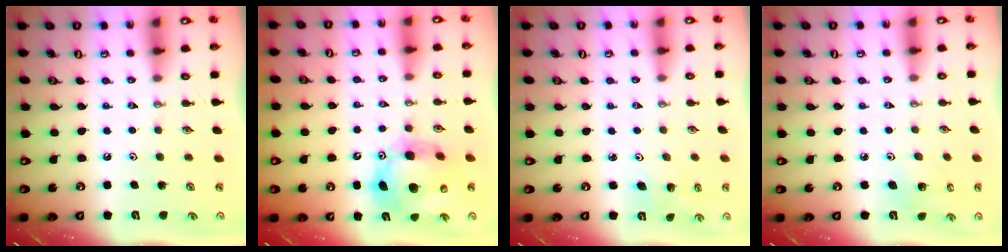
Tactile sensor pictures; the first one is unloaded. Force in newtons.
{"total": 14.7, "press": 14.6, "slide": 1.7}
{"total": 3.4, "press": 2.8, "slide": 2.1}
{"total": 4.1, "press": 3.9, "slide": 1.2}